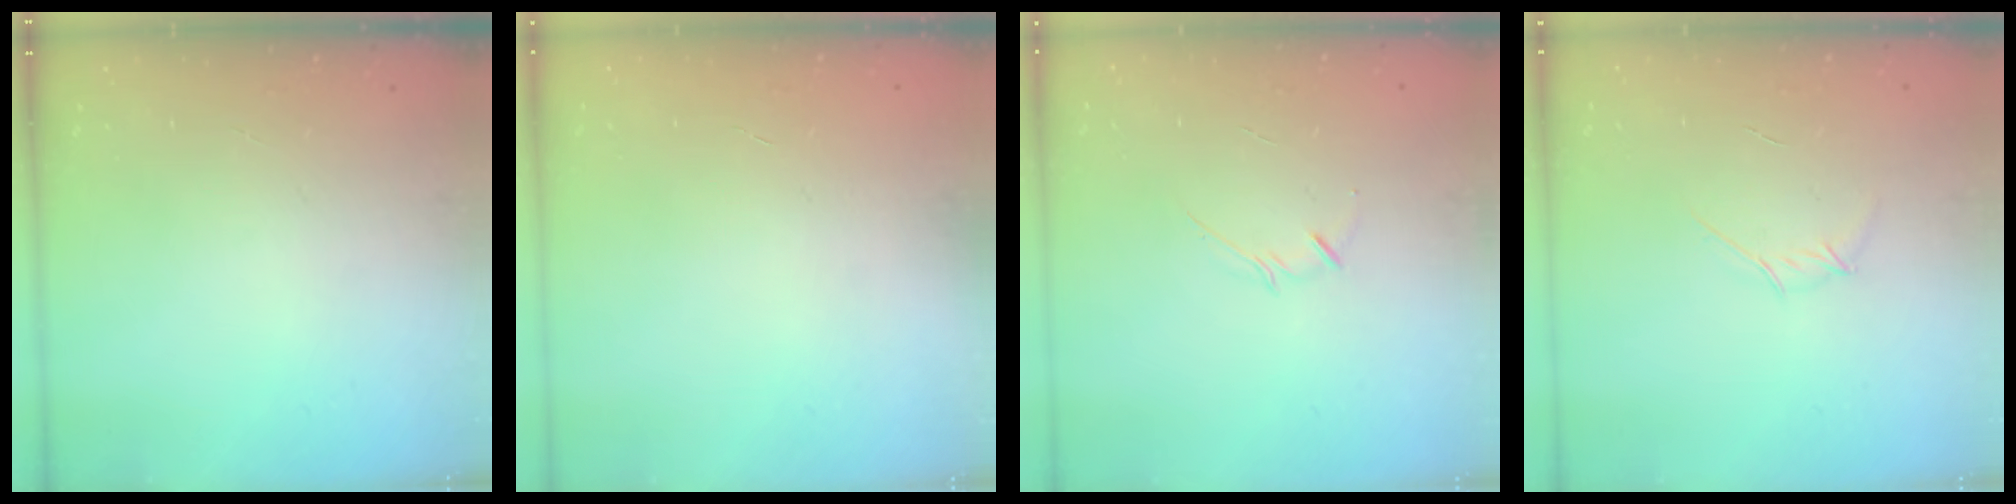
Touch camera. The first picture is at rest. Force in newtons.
{"total": 0.5, "press": 0.5, "slide": 0.1}
{"total": 2.5, "press": 2.4, "slide": 0.5}
{"total": 3.0, "press": 2.9, "slide": 0.6}